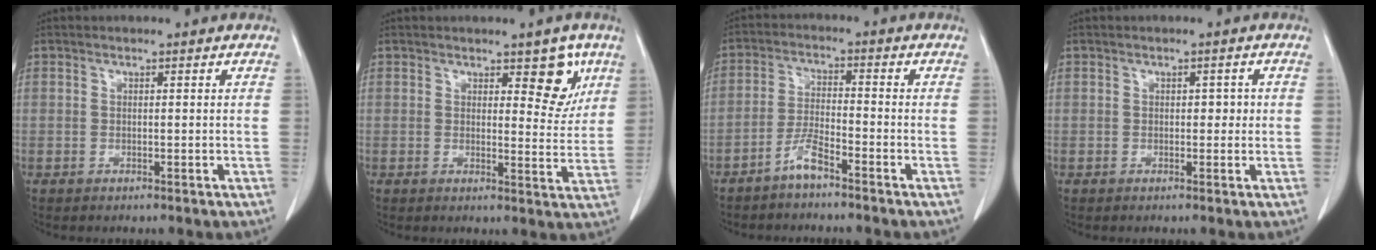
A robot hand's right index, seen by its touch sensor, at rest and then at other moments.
{"total": 5.5, "force": [3.1, 2.4, 3.9], "torque": [-0.036, -0.007, 0.037]}
{"total": 4.2, "force": [-3.3, 0.4, 2.5], "torque": [-0.057, 0.001, -0.067]}
{"total": 1.6, "force": [0.1, 1.0, 1.2], "torque": [-0.011, 0.007, 0.000]}